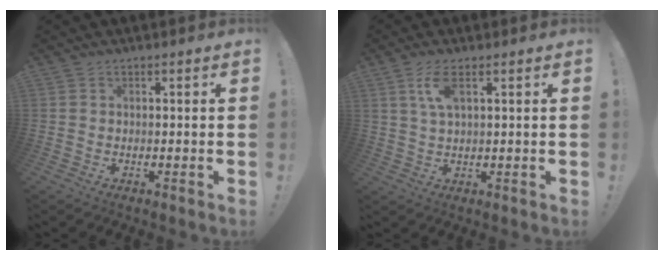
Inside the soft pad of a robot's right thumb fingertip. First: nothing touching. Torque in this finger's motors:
{"motor_torque": [-0.21, 0.32, 0.31, 0.47, 0.04]}